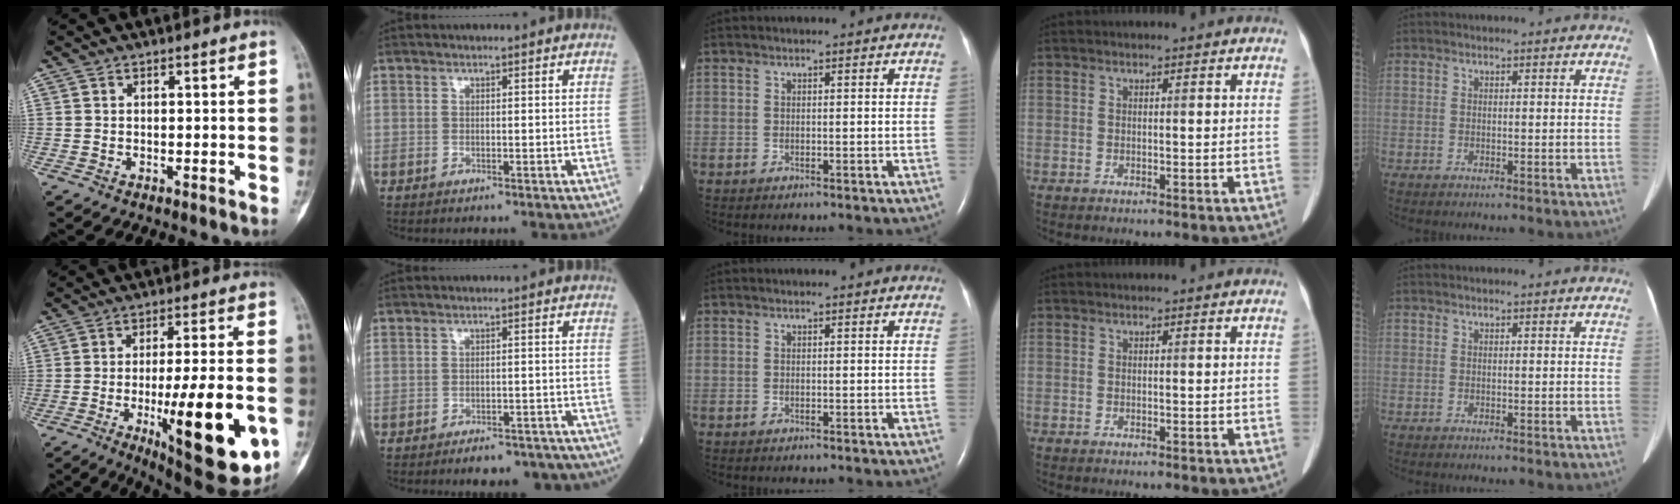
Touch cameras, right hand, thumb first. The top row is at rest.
{"thumb": {"total": 22.8, "force": [-6.5, 6.0, 21.0], "torque": [-0.280, -0.004, -0.078]}, "index": {"total": 8.2, "force": [-7.3, 2.8, 2.5], "torque": [-0.014, 0.009, -0.084]}}